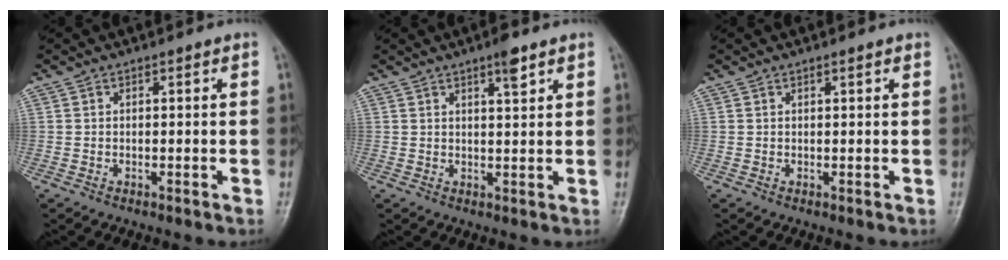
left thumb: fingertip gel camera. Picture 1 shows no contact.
{"total": 3.5, "force": [2.3, 0.7, 2.6], "torque": [-0.038, -0.012, 0.035]}
{"total": 0.9, "force": [0.6, 0.1, 0.6], "torque": [-0.008, 0.000, 0.008]}